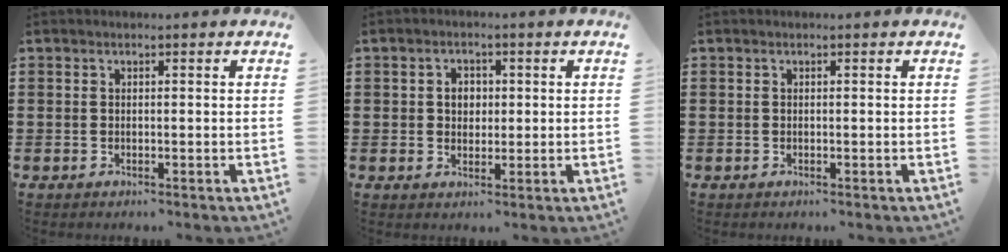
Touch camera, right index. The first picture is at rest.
{"total": 2.6, "force": [0.2, 2.1, 1.5], "torque": [-0.035, 0.009, 0.002]}
{"total": 0.0}